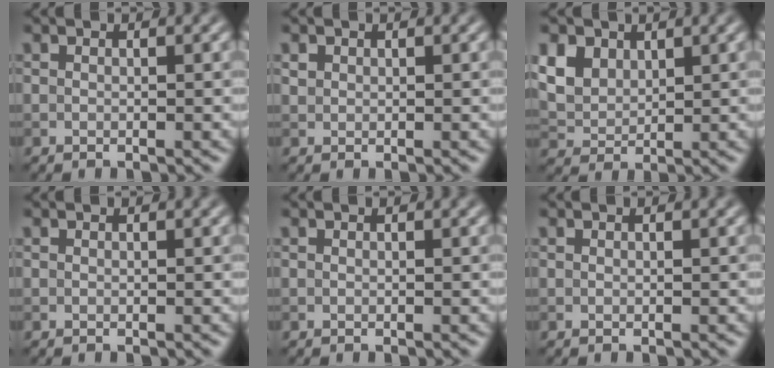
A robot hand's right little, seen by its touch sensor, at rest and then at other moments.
{"total": 0.7, "force": [0.4, 0.6, 0.1], "torque": [-0.001, -0.001, 0.009]}
{"total": 5.6, "force": [2.8, 3.9, 2.9], "torque": [-0.094, 0.011, 0.061]}
{"total": 0.0}
{"total": 0.0}
{"total": 0.0}